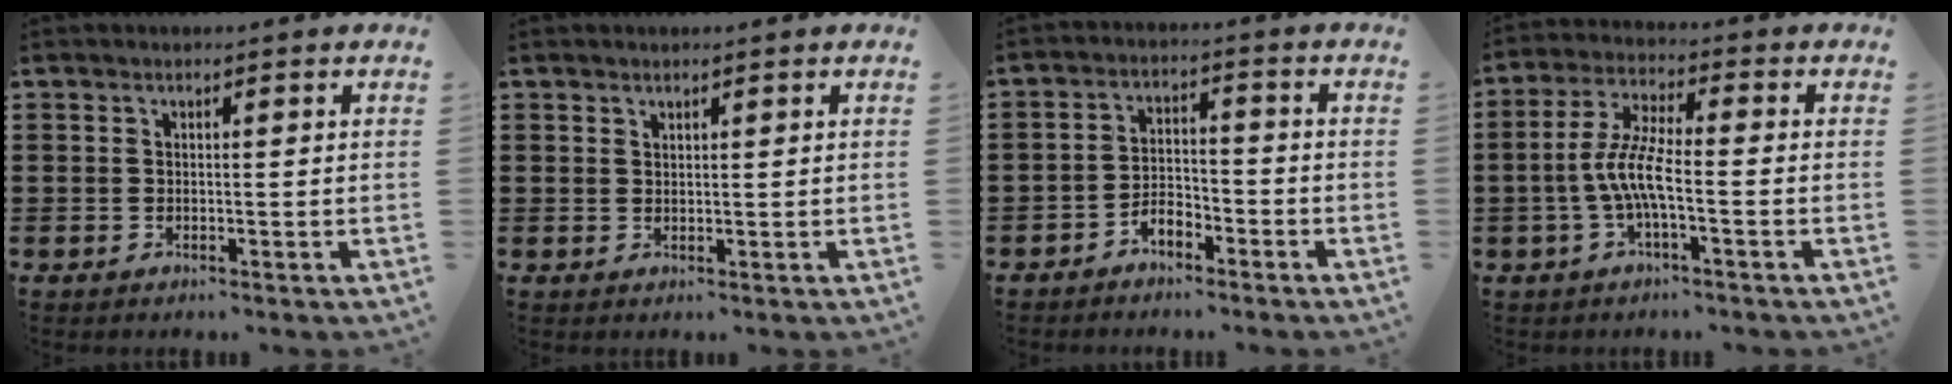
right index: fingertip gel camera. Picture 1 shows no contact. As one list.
[{"total": 0.9, "force": [0.8, 0.4, 0.0], "torque": [-0.002, 0.001, 0.016]}, {"total": 3.5, "force": [-2.8, 1.4, 1.4], "torque": [-0.030, 0.008, -0.057]}, {"total": 6.7, "force": [-1.8, 1.4, 6.3], "torque": [-0.151, -0.014, -0.045]}]